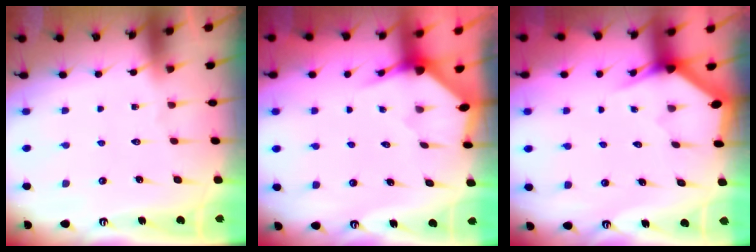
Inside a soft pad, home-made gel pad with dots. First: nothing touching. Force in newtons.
{"total": 3.1, "press": 3.0, "slide": 0.3}
{"total": 3.0, "press": 3.0, "slide": 0.1}